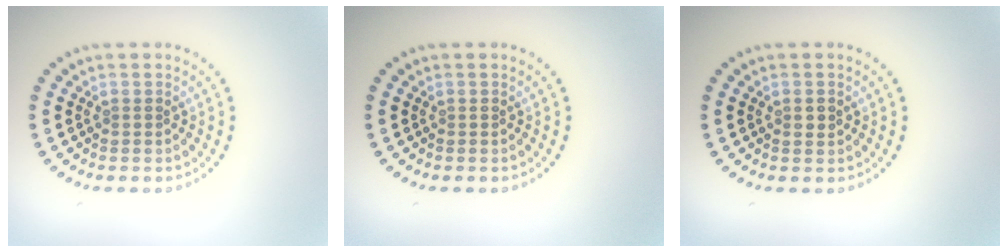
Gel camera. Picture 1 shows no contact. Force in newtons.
{"total": 0.0}
{"total": 0.9, "press": 0.9, "slide": 0.2}